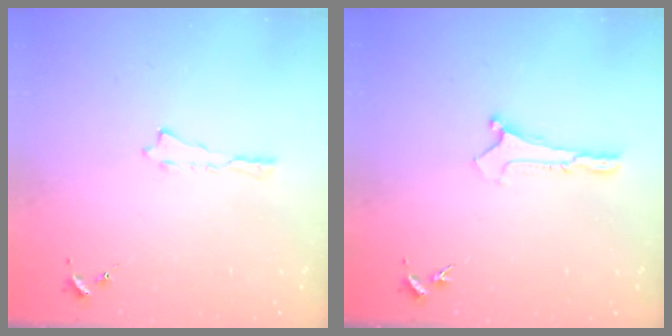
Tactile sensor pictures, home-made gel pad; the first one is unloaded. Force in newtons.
{"total": 0.0}